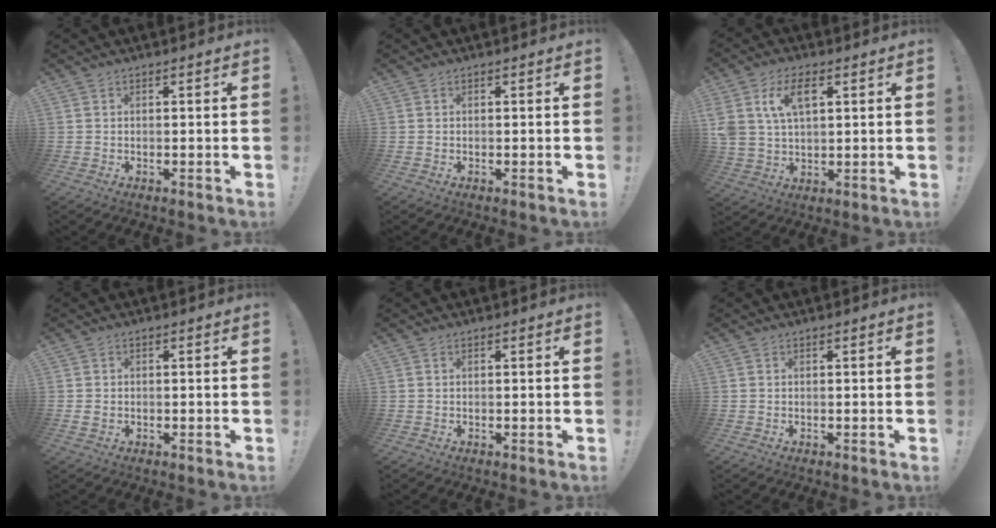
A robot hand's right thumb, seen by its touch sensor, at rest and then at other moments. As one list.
[{"total": 0.0}, {"total": 10.3, "force": [4.4, 6.0, 7.1], "torque": [-0.146, -0.001, 0.081]}, {"total": 1.4, "force": [0.0, 1.2, 0.7], "torque": [-0.013, 0.003, 0.000]}, {"total": 0.0}, {"total": 0.0}]